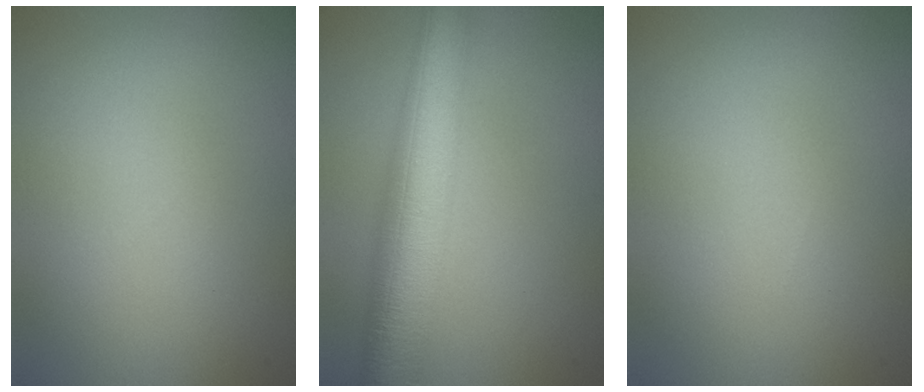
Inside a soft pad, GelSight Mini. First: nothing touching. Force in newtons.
{"total": 9.3, "press": 9.3, "slide": 0.4}
{"total": 0.0}